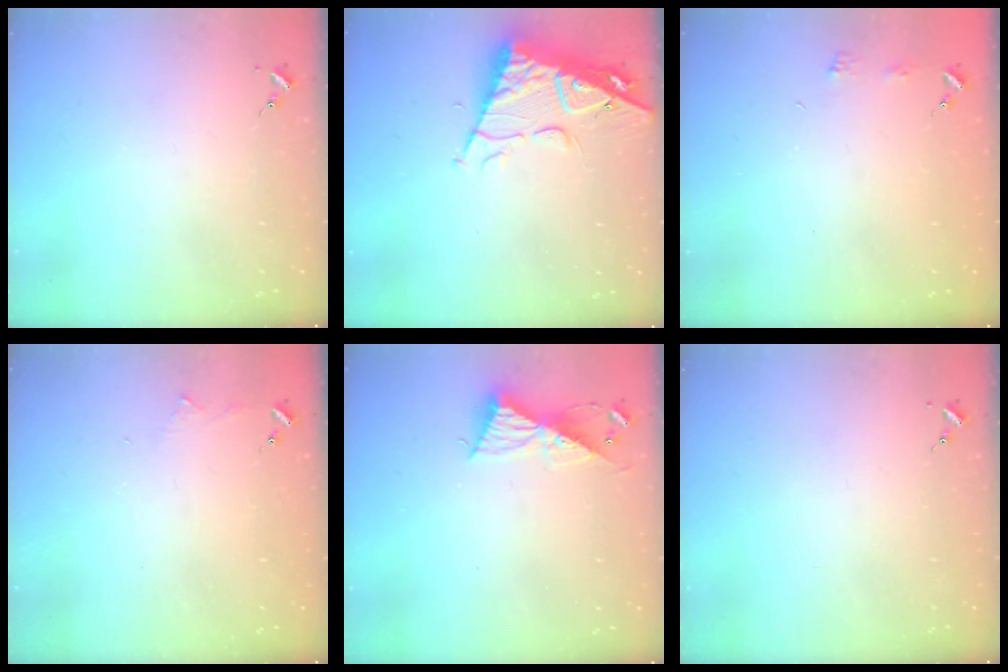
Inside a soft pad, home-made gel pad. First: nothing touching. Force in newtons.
{"total": 12.4, "press": 12.3, "slide": 1.3}
{"total": 3.5, "press": 3.4, "slide": 0.3}
{"total": 3.5, "press": 3.5, "slide": 0.4}
{"total": 9.4, "press": 9.4, "slide": 0.4}
{"total": 0.0}